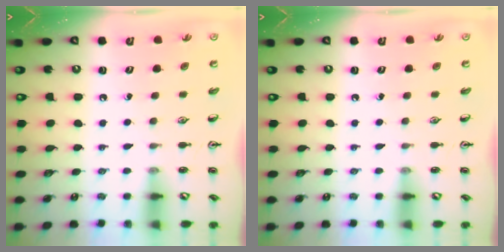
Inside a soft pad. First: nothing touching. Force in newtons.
{"total": 0.0}